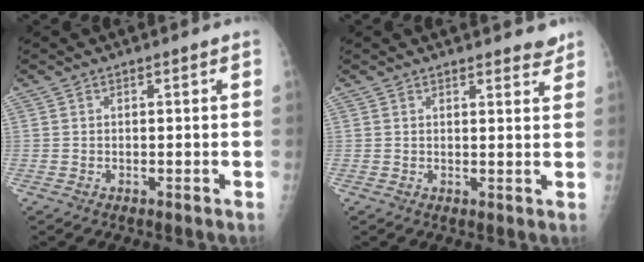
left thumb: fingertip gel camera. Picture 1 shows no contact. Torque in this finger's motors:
{"motor_torque": [-0.02, -0.19, -0.22, -0.32, 0.05]}